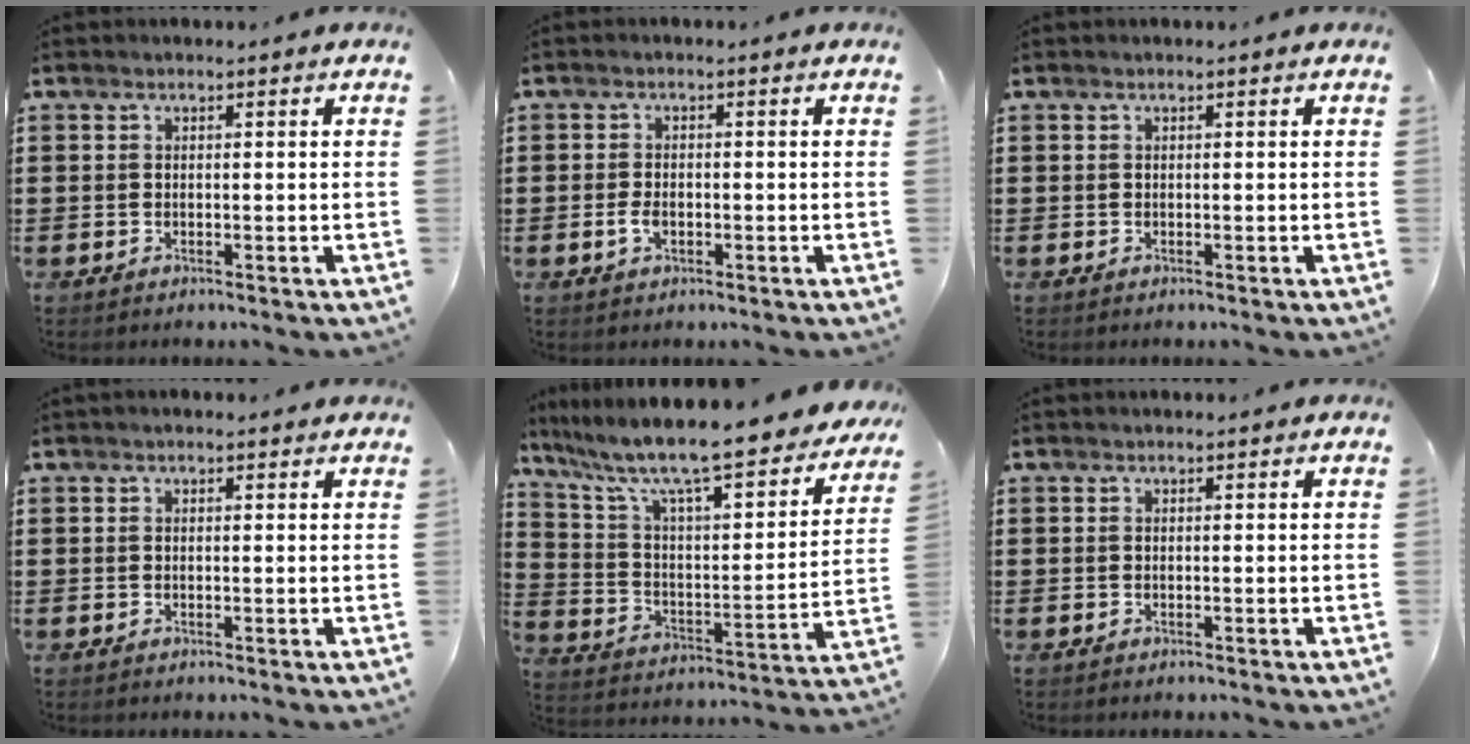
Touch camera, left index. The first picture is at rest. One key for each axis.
{"total": 2.3, "fx": -0.6, "fy": 1.2, "fz": 1.8, "tx": -0.043, "ty": -0.002, "tz": -0.013}
{"total": 0.0}
{"total": 0.7, "fx": 0.6, "fy": 0.3, "fz": 0.4, "tx": -0.008, "ty": 0.003, "tz": 0.011}
{"total": 10.4, "fx": 8.8, "fy": 0.8, "fz": 5.6, "tx": -0.145, "ty": -0.066, "tz": 0.143}
{"total": 0.0}